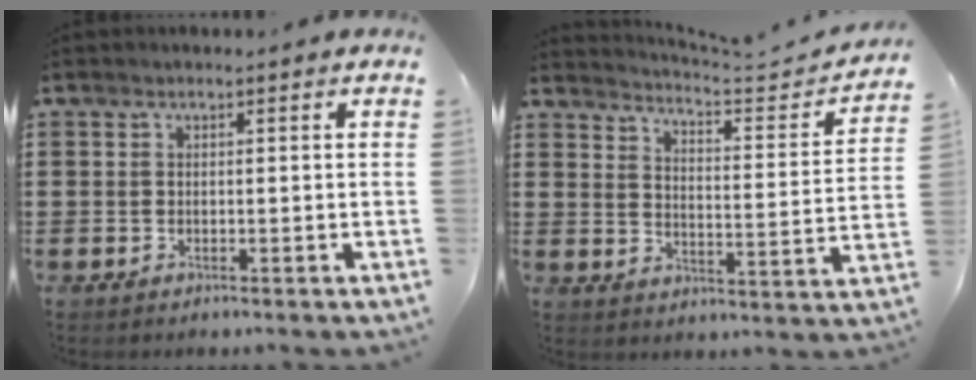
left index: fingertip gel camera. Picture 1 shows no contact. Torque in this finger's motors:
{"motor_torque": [-0.59, -1.01, 0.08, -0.02]}